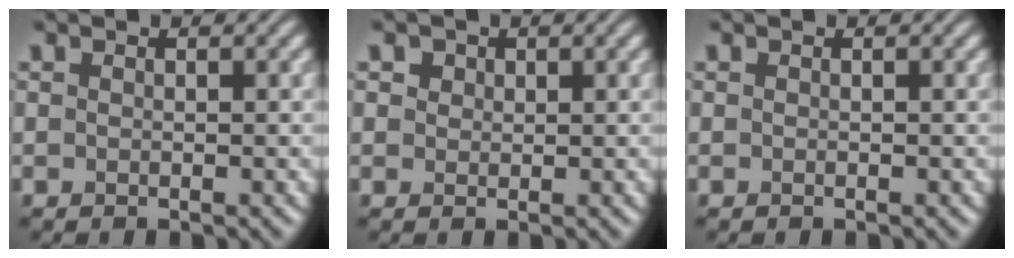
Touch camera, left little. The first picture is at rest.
{"total": 2.2, "force": [1.3, 1.5, 0.9], "torque": [-0.021, 0.008, 0.015]}
{"total": 0.0}